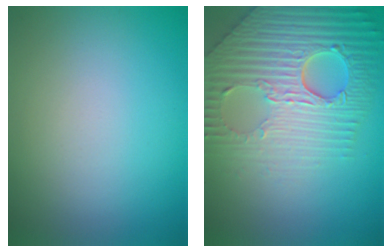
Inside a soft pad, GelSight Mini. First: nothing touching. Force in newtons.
{"total": 9.1, "press": 6.1, "slide": 6.7}